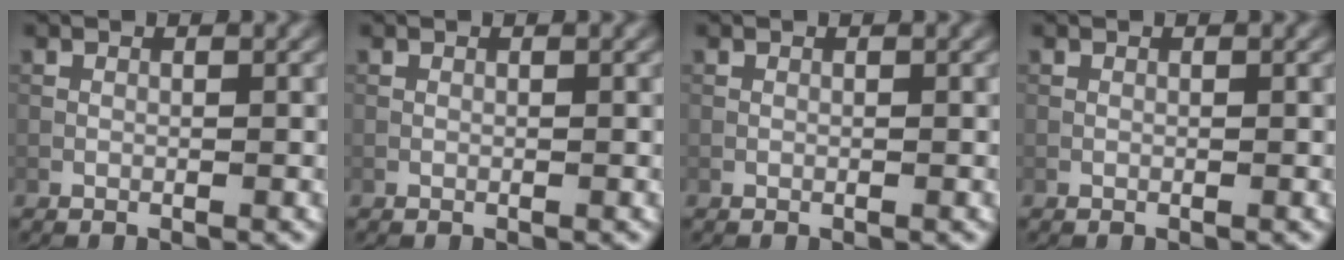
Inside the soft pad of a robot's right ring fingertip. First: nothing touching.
{"total": 0.0}
{"total": 0.0}
{"total": 0.0}